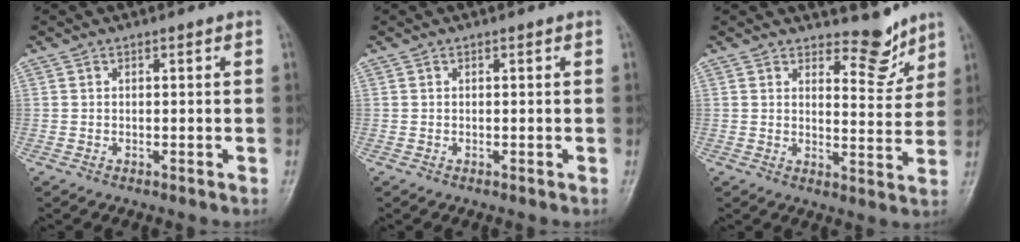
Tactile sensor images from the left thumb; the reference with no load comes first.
{"total": 0.0}
{"total": 6.4, "force": [5.4, 2.5, 2.3], "torque": [-0.005, -0.050, 0.083]}